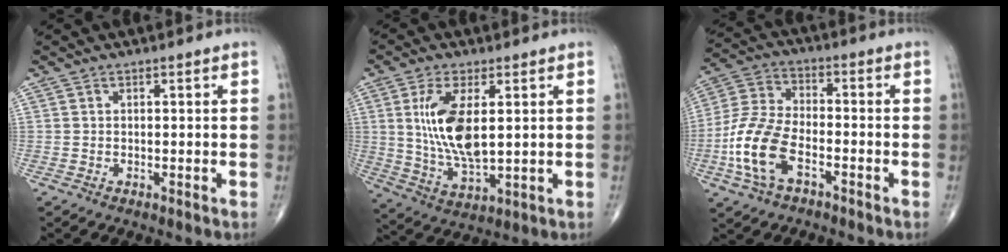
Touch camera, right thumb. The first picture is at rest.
{"total": 12.2, "force": [2.3, 5.1, 10.9], "torque": [-0.214, -0.023, 0.052]}
{"total": 12.8, "force": [-5.0, 6.7, 9.7], "torque": [-0.214, 0.026, -0.100]}